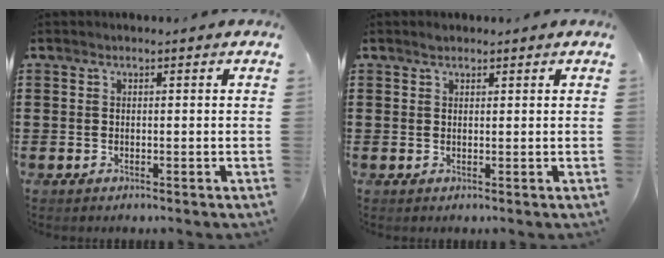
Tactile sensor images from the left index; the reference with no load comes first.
{"total": 1.0, "force": [0.8, 0.5, 0.3], "torque": [-0.008, 0.003, 0.017]}